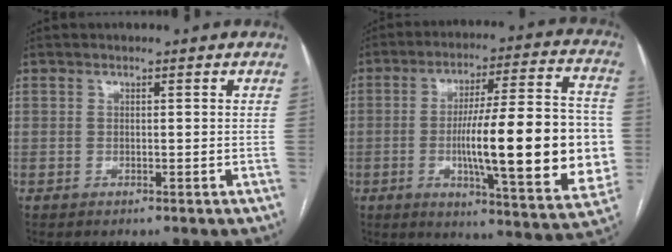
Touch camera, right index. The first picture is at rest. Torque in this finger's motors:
{"motor_torque": [1.20, -0.49, 0.77, 0.19]}